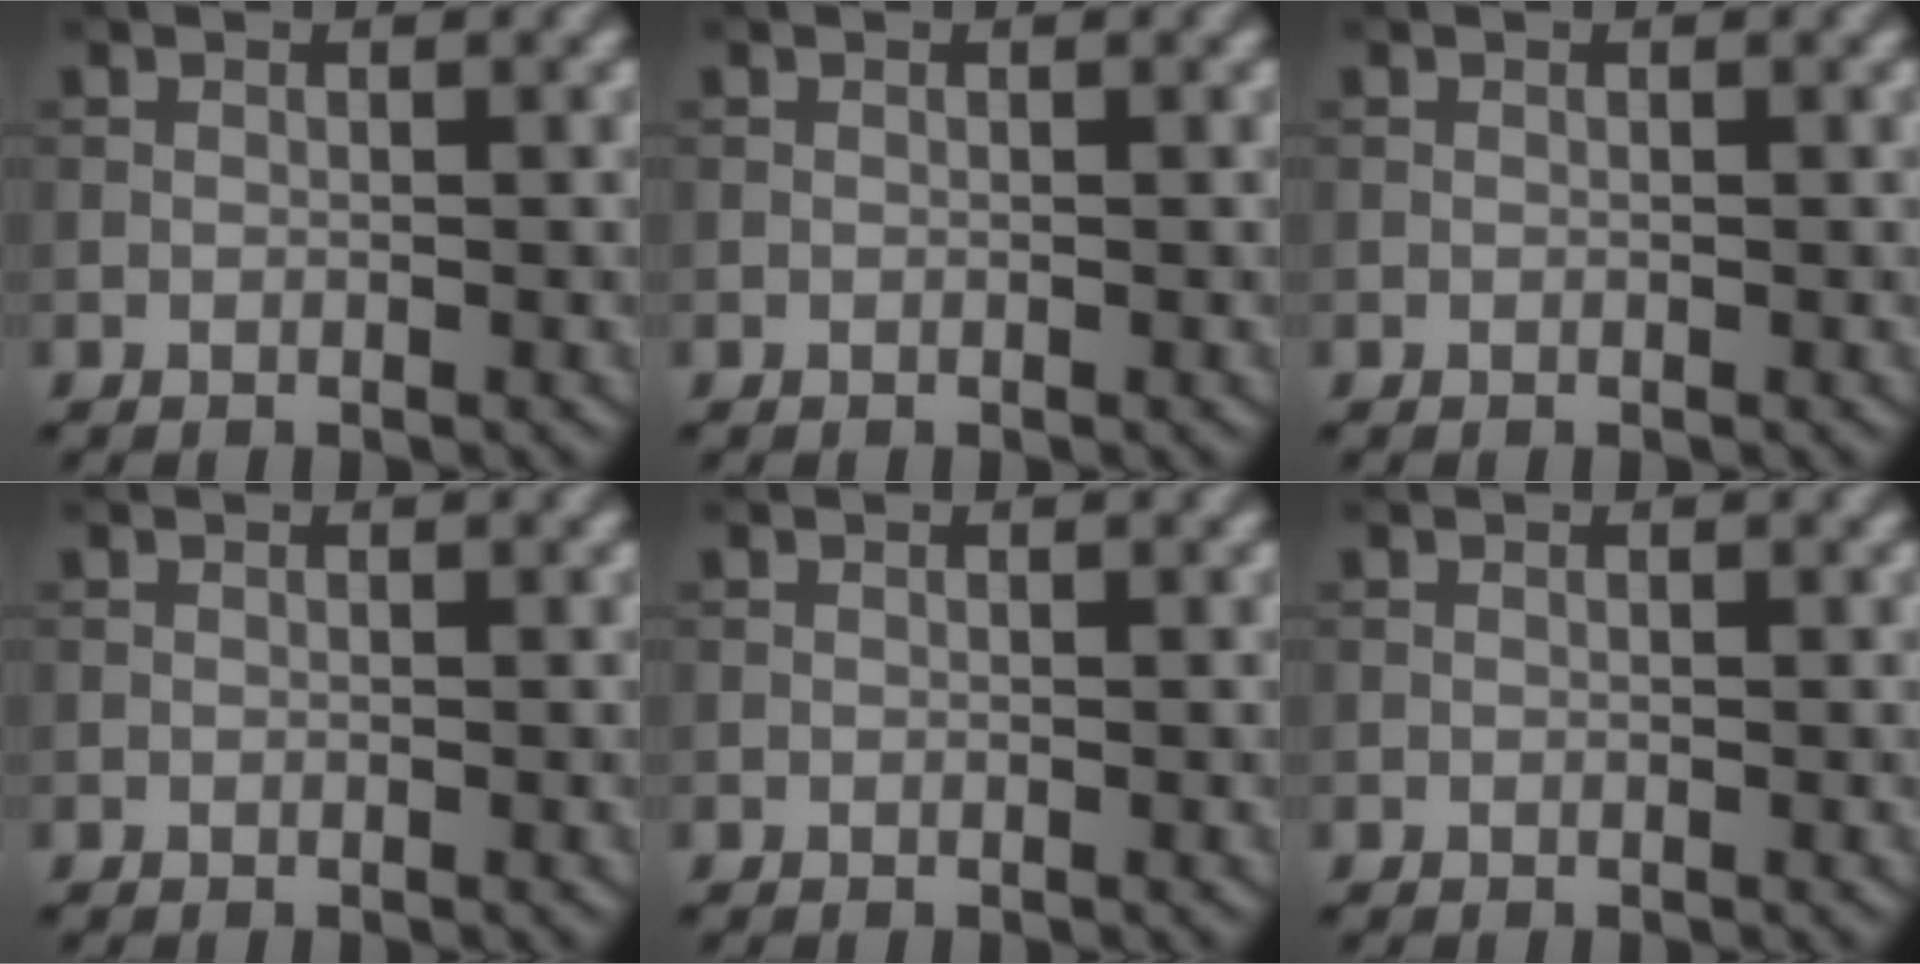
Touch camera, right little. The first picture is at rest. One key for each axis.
{"total": 0.0}
{"total": 0.0}
{"total": 0.0}
{"total": 0.0}
{"total": 0.0}